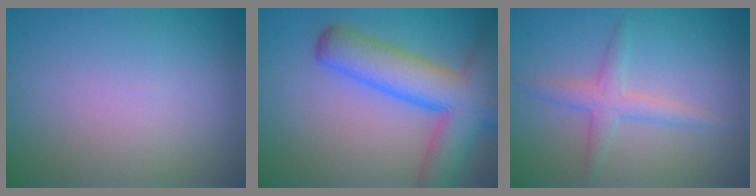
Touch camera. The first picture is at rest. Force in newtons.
{"total": 7.7, "press": 7.7, "slide": 0.7}
{"total": 2.5, "press": 2.5, "slide": 0.1}